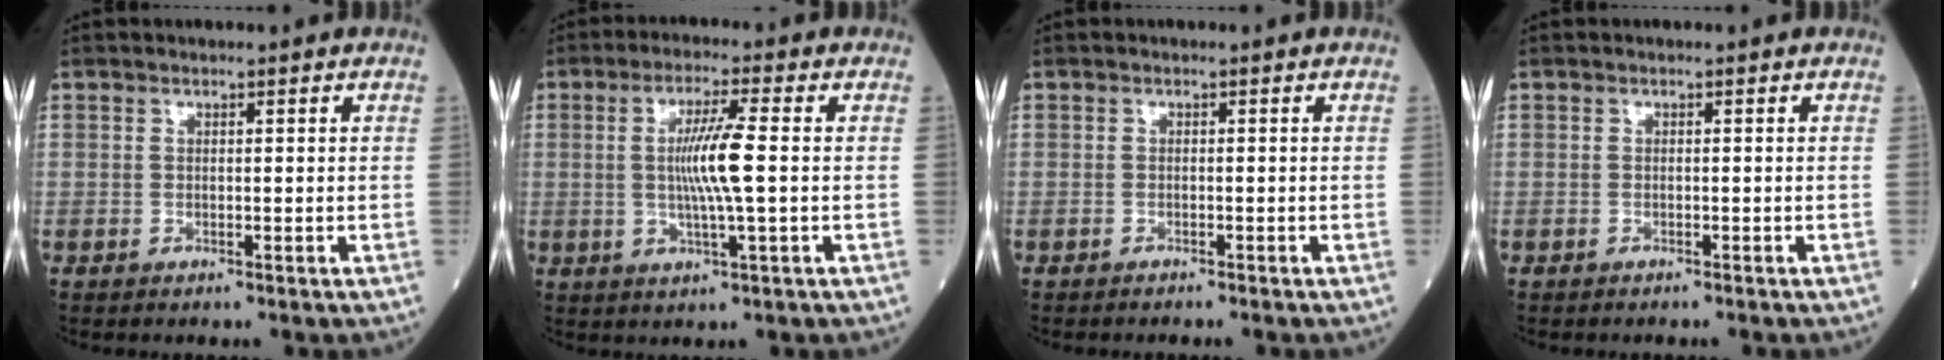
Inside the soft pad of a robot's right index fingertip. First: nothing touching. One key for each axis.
{"total": 7.4, "fx": 0.2, "fy": -0.3, "fz": 7.3, "tx": -0.138, "ty": -0.003, "tz": 0.002}
{"total": 1.0, "fx": -1.0, "fy": -0.1, "fz": 0.3, "tx": -0.006, "ty": -0.001, "tz": -0.013}
{"total": 0.6, "fx": -0.5, "fy": 0.0, "fz": 0.2, "tx": -0.003, "ty": -0.001, "tz": -0.010}